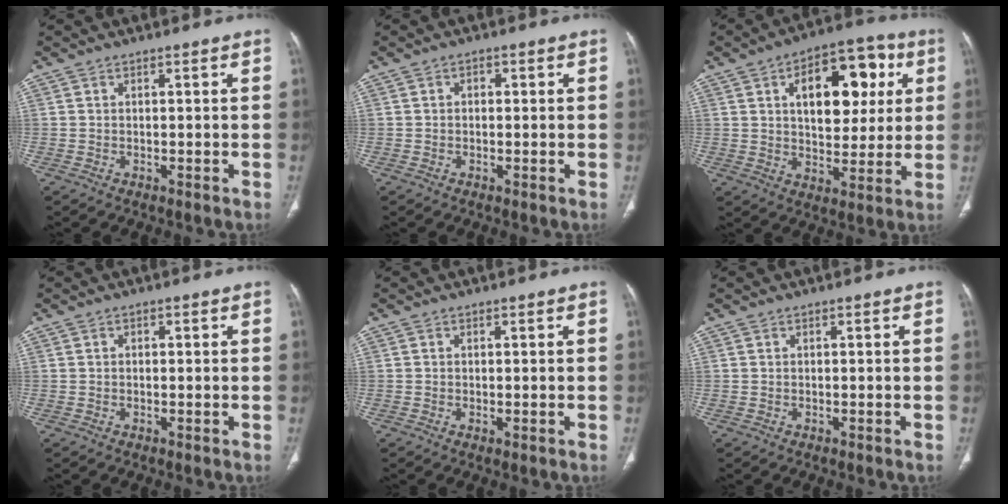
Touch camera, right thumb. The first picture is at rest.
{"total": 1.2, "force": [0.2, 1.0, 0.8], "torque": [-0.005, 0.004, -0.002]}
{"total": 17.5, "force": [5.1, 9.9, 13.5], "torque": [-0.141, 0.006, 0.074]}
{"total": 0.7, "force": [0.1, 0.5, 0.4], "torque": [-0.003, 0.001, 0.000]}
{"total": 0.7, "force": [-0.1, 0.2, 0.6], "torque": [-0.016, -0.004, -0.002]}
{"total": 0.0}